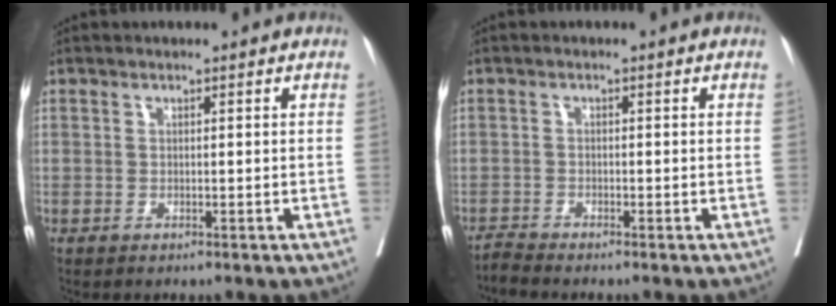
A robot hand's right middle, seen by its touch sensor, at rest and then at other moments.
{"total": 1.8, "force": [-1.7, -0.7, -0.1], "torque": [-0.003, -0.012, -0.037]}